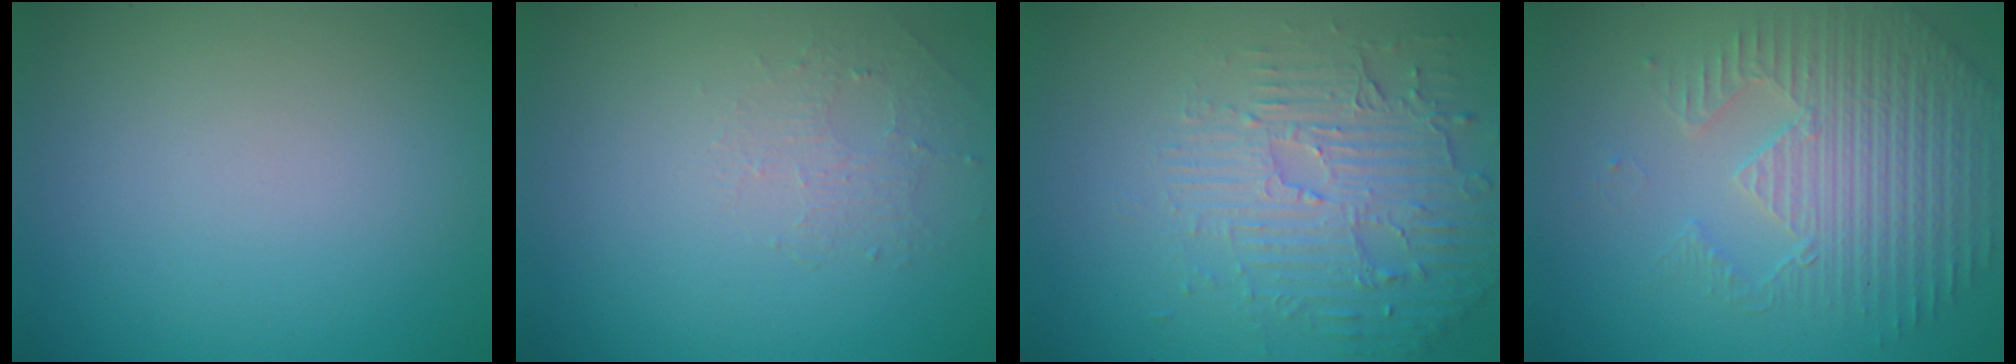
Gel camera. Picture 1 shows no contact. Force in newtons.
{"total": 1.3, "press": 0.7, "slide": 1.2}
{"total": 5.5, "press": 3.5, "slide": 4.2}
{"total": 4.2, "press": 4.1, "slide": 0.9}